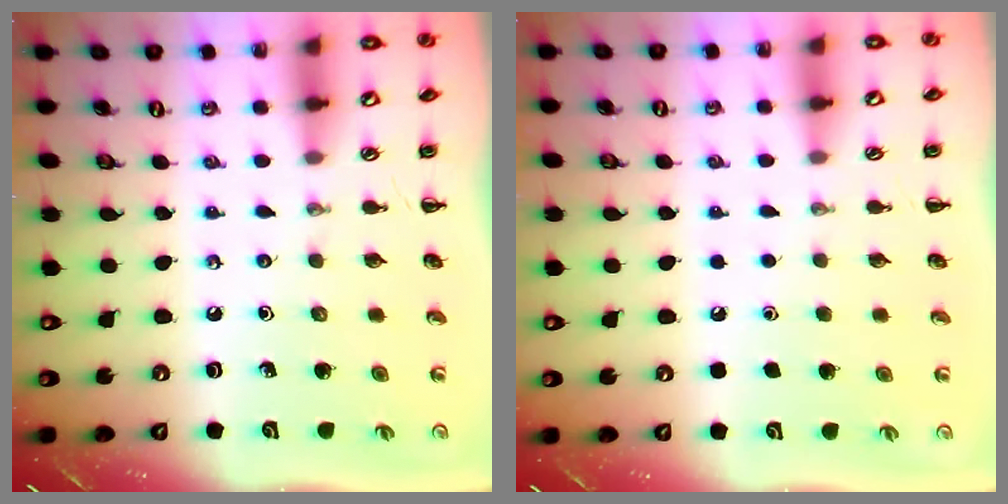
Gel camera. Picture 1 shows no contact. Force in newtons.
{"total": 1.7, "press": 1.7, "slide": 0.1}